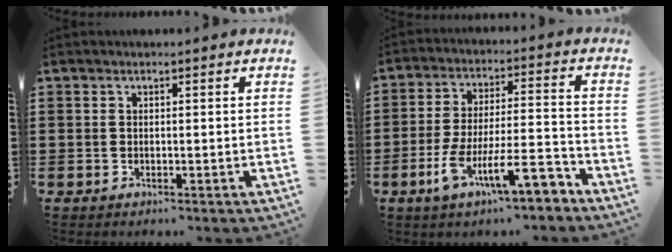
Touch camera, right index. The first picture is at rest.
{"total": 13.4, "force": [-7.6, 3.3, 10.6], "torque": [-0.202, 0.007, -0.139]}